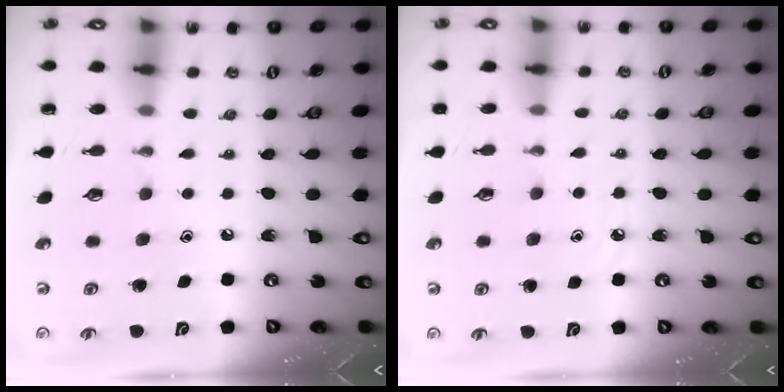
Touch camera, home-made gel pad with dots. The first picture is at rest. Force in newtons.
{"total": 3.7, "press": 3.7, "slide": 0.6}